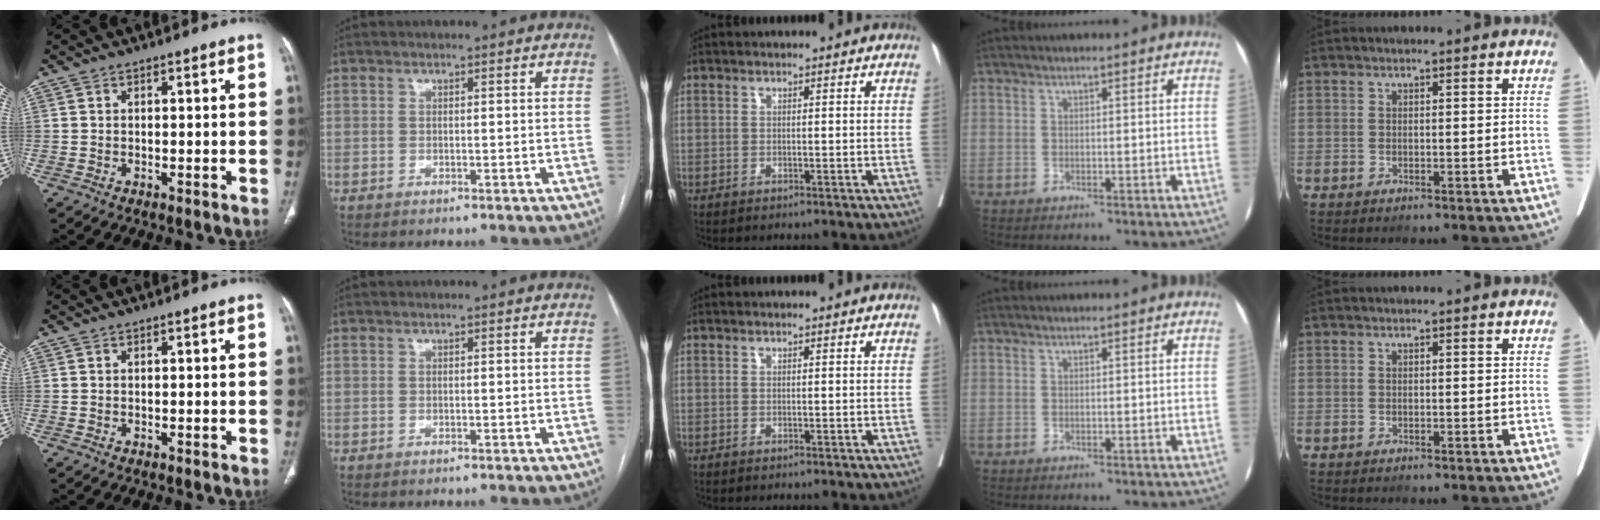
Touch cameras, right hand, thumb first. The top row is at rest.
{}